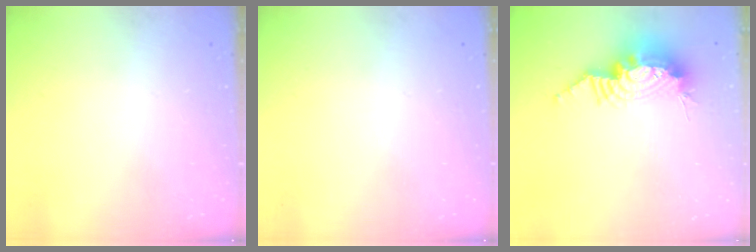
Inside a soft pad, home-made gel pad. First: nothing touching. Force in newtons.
{"total": 0.0}
{"total": 15.1, "press": 15.0, "slide": 1.7}